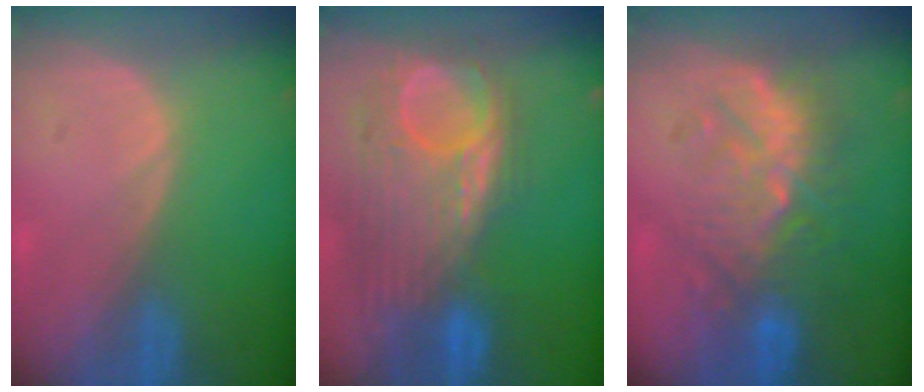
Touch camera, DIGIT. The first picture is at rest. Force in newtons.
{"total": 12.0, "press": 10.4, "slide": 6.0}
{"total": 9.2, "press": 9.1, "slide": 1.6}